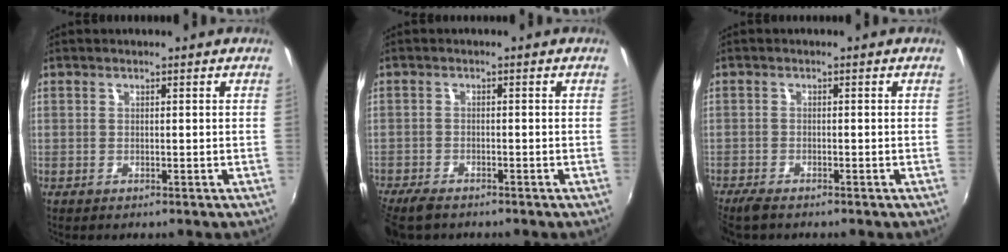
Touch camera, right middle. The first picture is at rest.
{"total": 5.7, "force": [-4.8, 1.8, 2.5], "torque": [-0.073, -0.026, -0.093]}
{"total": 3.5, "force": [-3.0, 0.8, 1.6], "torque": [-0.043, -0.015, -0.059]}